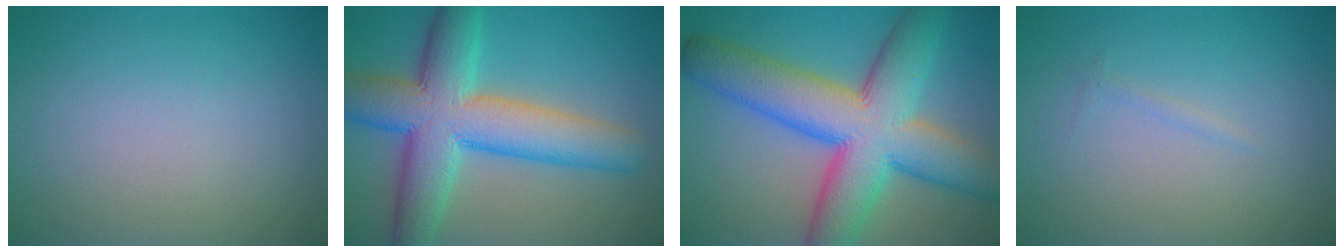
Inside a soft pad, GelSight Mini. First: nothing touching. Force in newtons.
{"total": 10.7, "press": 10.7, "slide": 0.3}
{"total": 12.8, "press": 12.8, "slide": 0.5}
{"total": 0.5, "press": 0.5, "slide": 0.0}